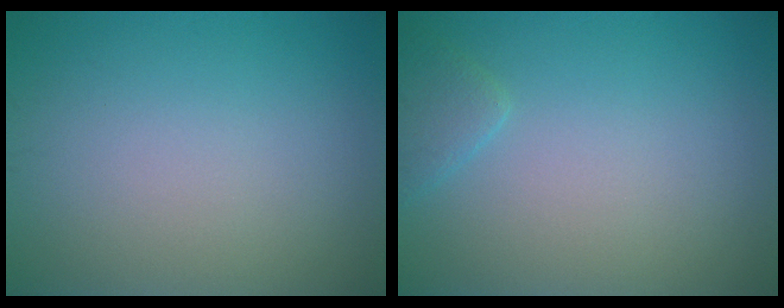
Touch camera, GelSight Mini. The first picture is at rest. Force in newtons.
{"total": 1.5, "press": 1.5, "slide": 0.1}